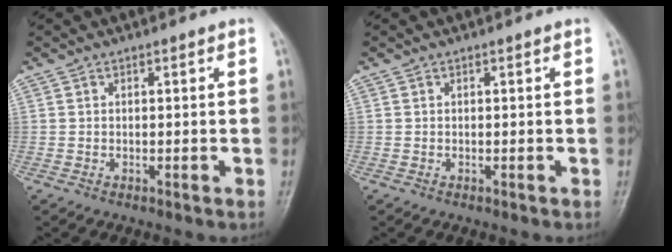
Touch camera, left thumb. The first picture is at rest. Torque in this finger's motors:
{"motor_torque": [0.00, 0.00, 0.00, 0.00, 0.00]}